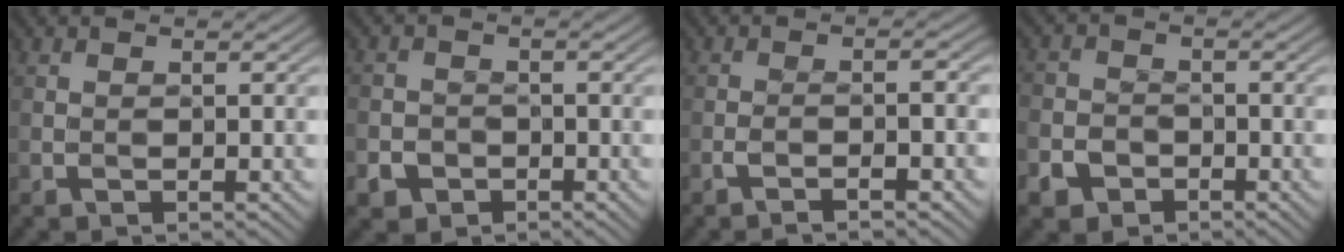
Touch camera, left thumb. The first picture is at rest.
{"total": 2.4, "force": [-1.5, 1.9, -0.2], "torque": [0.005, -0.005, -0.031]}
{"total": 2.4, "force": [-1.9, -0.2, 1.5], "torque": [-0.025, 0.006, -0.037]}
{"total": 3.2, "force": [-2.3, 2.2, 0.3], "torque": [-0.016, -0.006, -0.046]}